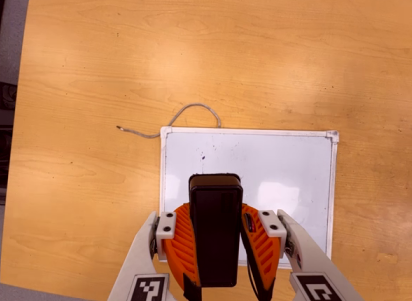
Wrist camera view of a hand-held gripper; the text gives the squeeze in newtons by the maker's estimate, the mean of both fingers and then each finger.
{"total": 6.8, "left": 5.8, "right": 7.8}